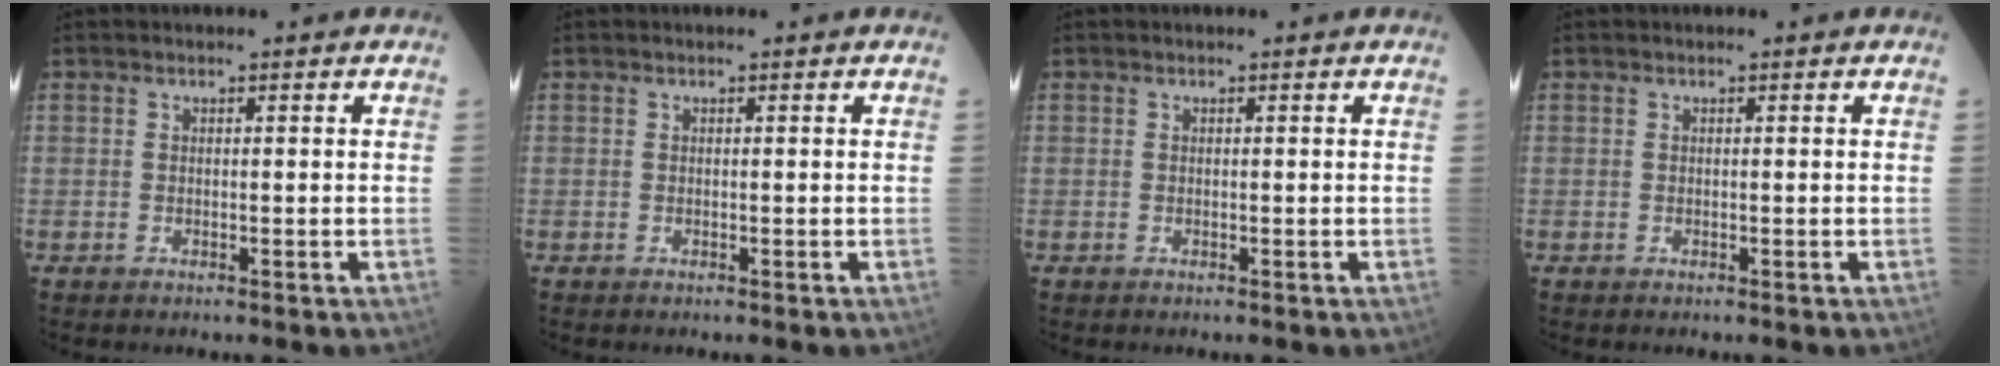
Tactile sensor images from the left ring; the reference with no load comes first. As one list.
[{"total": 0.0}, {"total": 0.0}, {"total": 0.0}]